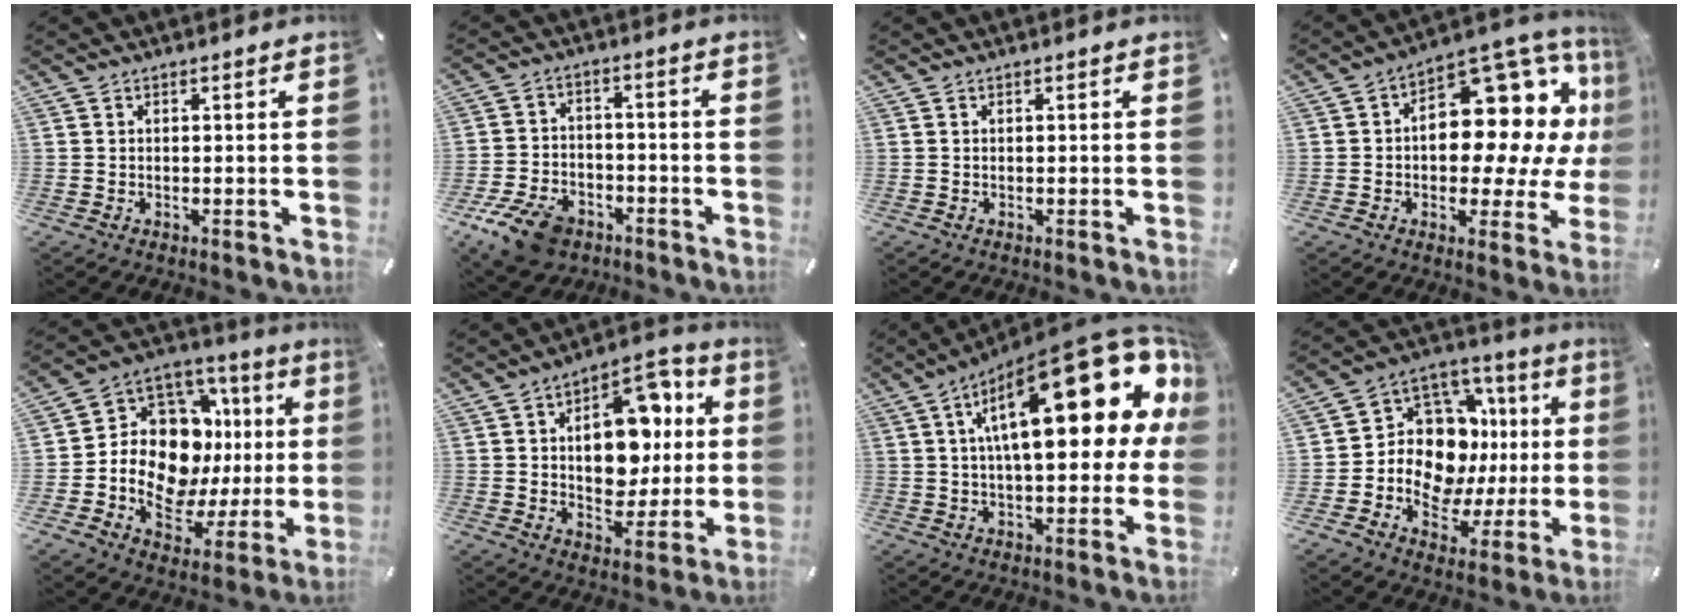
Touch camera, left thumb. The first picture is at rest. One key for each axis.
{"total": 10.6, "fx": -6.6, "fy": 6.5, "fz": 5.1, "tx": -0.101, "ty": 0.041, "tz": -0.118}
{"total": 0.0}
{"total": 16.4, "fx": 4.6, "fy": 10.4, "fz": 11.8, "tx": -0.136, "ty": -0.062, "tz": 0.077}
{"total": 15.5, "fx": 1.6, "fy": 11.5, "fz": 10.2, "tx": -0.168, "ty": -0.035, "tz": 0.023}
{"total": 17.3, "fx": 3.2, "fy": 11.8, "fz": 12.2, "tx": -0.156, "ty": -0.006, "tz": 0.059}
{"total": 28.9, "fx": 9.4, "fy": 11.1, "fz": 25.0, "tx": -0.389, "ty": -0.059, "tz": 0.150}
{"total": 13.4, "fx": 1.2, "fy": 11.0, "fz": 7.7, "tx": -0.124, "ty": -0.033, "tz": 0.026}